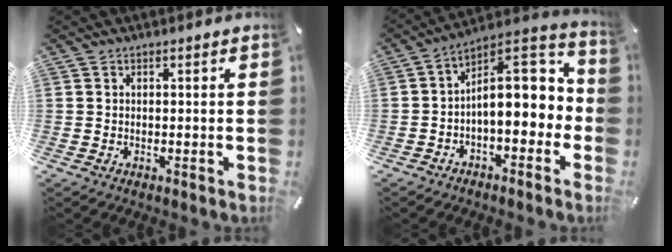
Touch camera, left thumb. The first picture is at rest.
{"total": 13.0, "force": [1.1, 7.5, 10.5], "torque": [-0.133, -0.021, 0.015]}